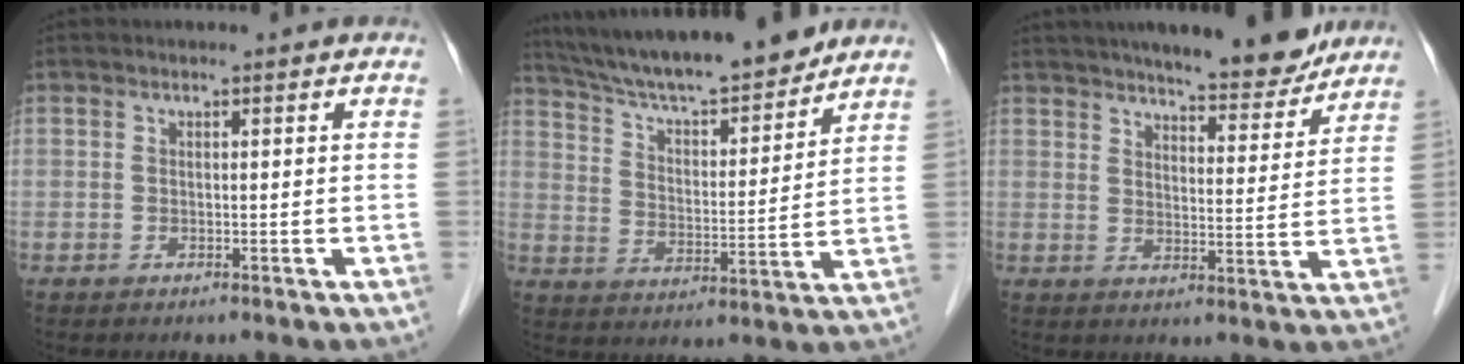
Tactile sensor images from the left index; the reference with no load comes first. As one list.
[{"total": 17.8, "force": [16.0, 2.1, 7.6], "torque": [-0.131, 0.009, 0.259]}, {"total": 12.1, "force": [10.6, 1.8, 5.6], "torque": [-0.076, -0.002, 0.143]}]